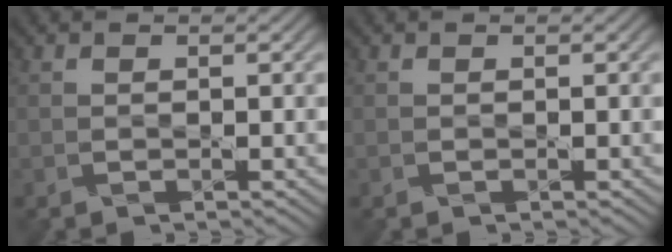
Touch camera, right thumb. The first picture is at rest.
{"total": 0.0}